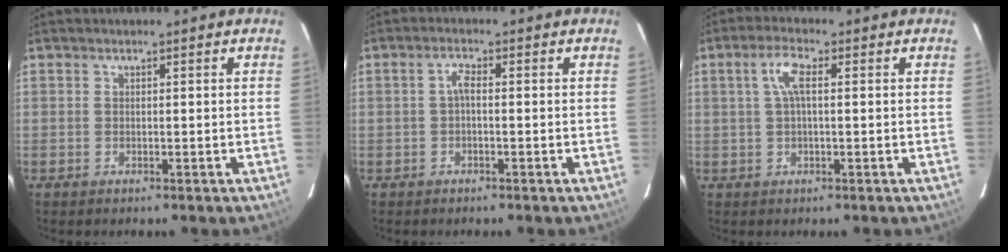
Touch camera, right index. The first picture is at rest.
{"total": 1.6, "force": [-0.3, 0.5, 1.5], "torque": [-0.032, 0.007, -0.008]}
{"total": 4.1, "force": [0.8, 1.2, 3.9], "torque": [-0.077, 0.008, 0.016]}